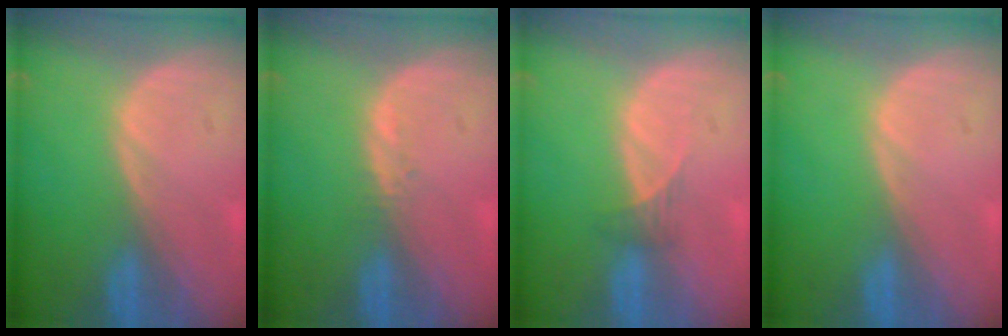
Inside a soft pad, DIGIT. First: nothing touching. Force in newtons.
{"total": 0.9, "press": 0.8, "slide": 0.4}
{"total": 1.6, "press": 1.3, "slide": 0.9}
{"total": 0.0}